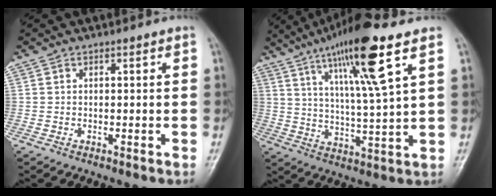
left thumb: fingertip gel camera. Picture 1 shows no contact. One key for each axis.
{"total": 16.4, "fx": 8.7, "fy": 1.5, "fz": 13.8, "tx": -0.241, "ty": -0.029, "tz": 0.152}